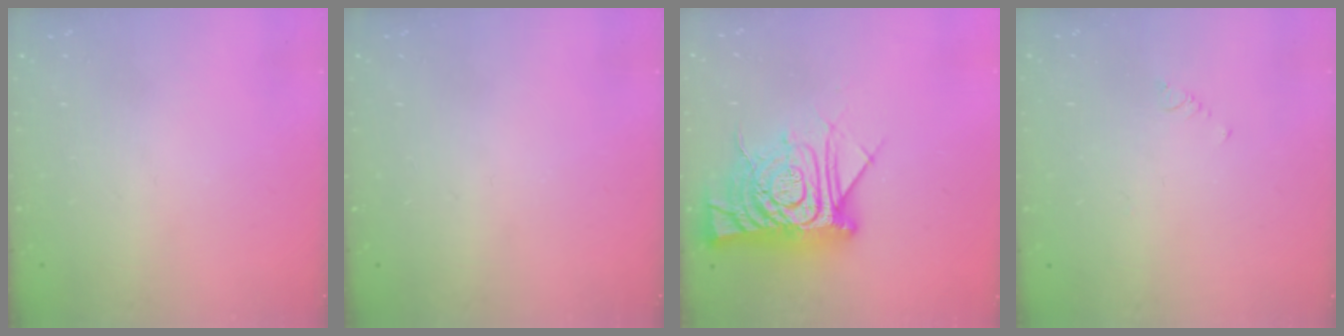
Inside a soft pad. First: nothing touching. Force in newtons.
{"total": 0.0}
{"total": 15.3, "press": 15.2, "slide": 1.3}
{"total": 0.7, "press": 0.6, "slide": 0.2}